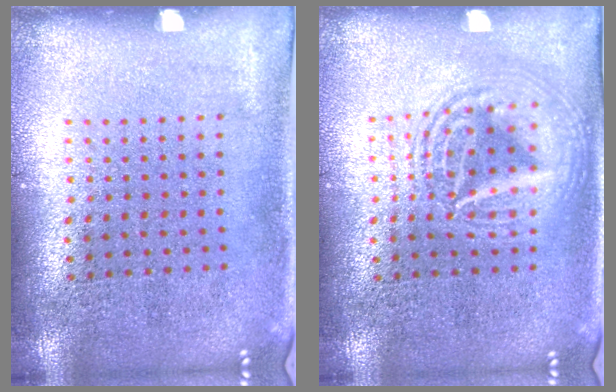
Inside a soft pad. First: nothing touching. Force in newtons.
{"total": 2.7, "press": 2.7, "slide": 0.2}